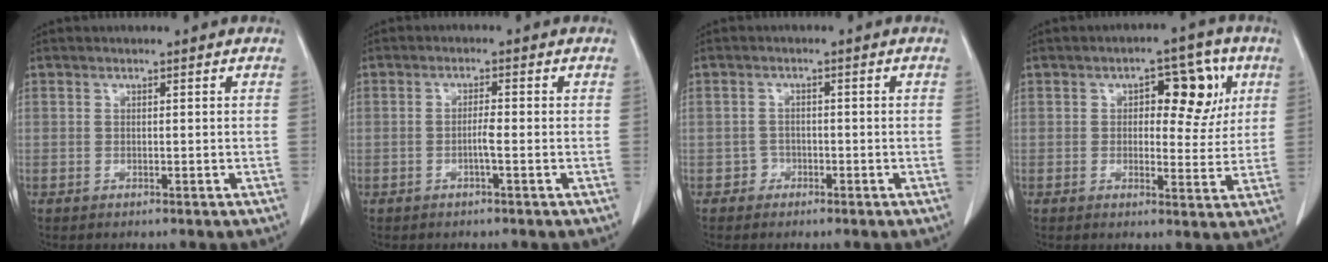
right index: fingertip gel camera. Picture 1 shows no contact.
{"total": 1.7, "force": [-0.5, -0.1, 1.7], "torque": [-0.027, 0.003, -0.009]}
{"total": 1.5, "force": [-0.9, 1.2, -0.2], "torque": [0.010, 0.009, -0.019]}
{"total": 8.1, "force": [2.5, 4.0, 6.6], "torque": [-0.072, 0.019, 0.031]}